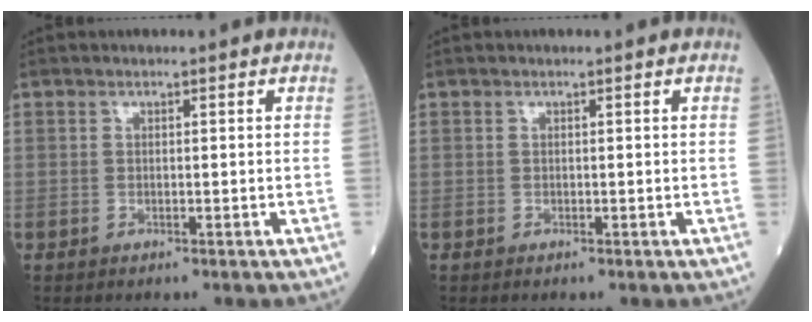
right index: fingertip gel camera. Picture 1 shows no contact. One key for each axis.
{"total": 0.0}